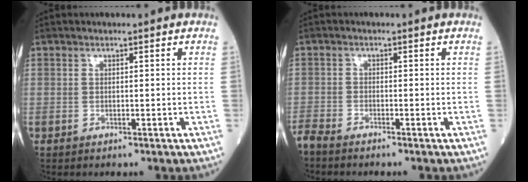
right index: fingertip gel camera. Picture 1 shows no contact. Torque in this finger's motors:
{"motor_torque": [0.04, -0.02, -0.01, 0.04]}